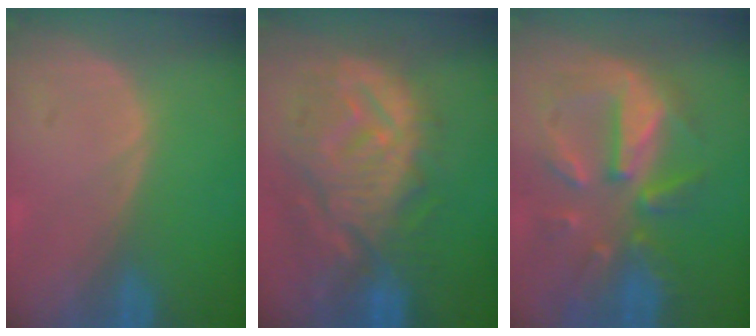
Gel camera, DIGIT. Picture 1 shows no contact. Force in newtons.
{"total": 12.4, "press": 11.1, "slide": 5.5}
{"total": 10.3, "press": 9.2, "slide": 4.5}